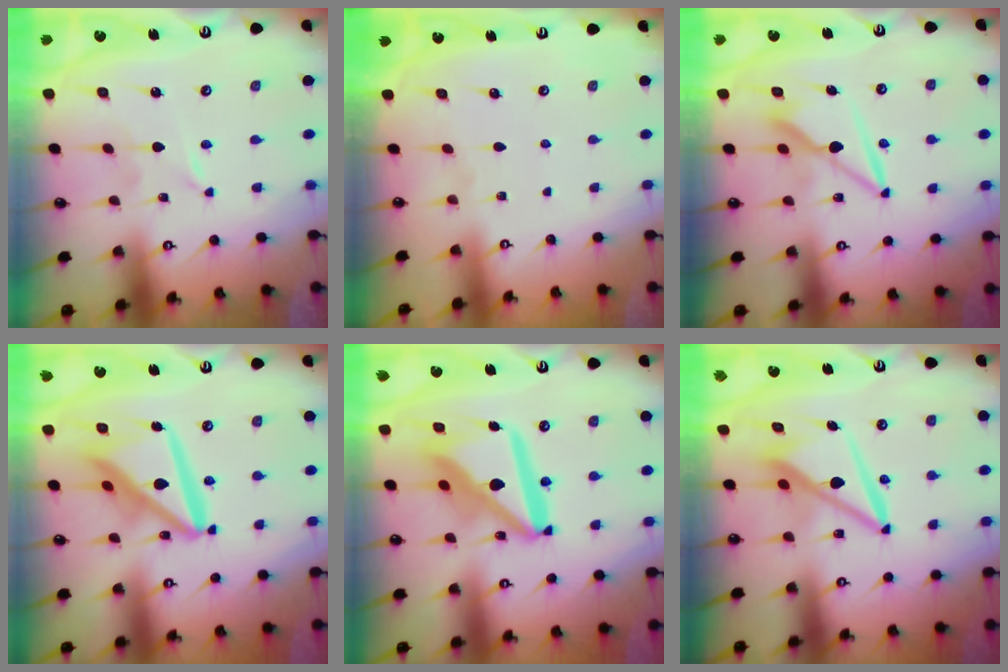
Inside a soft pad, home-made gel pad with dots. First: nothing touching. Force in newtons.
{"total": 0.0}
{"total": 7.6, "press": 7.5, "slide": 0.8}
{"total": 16.1, "press": 16.0, "slide": 2.0}
{"total": 16.9, "press": 16.8, "slide": 2.0}
{"total": 9.2, "press": 9.1, "slide": 1.6}